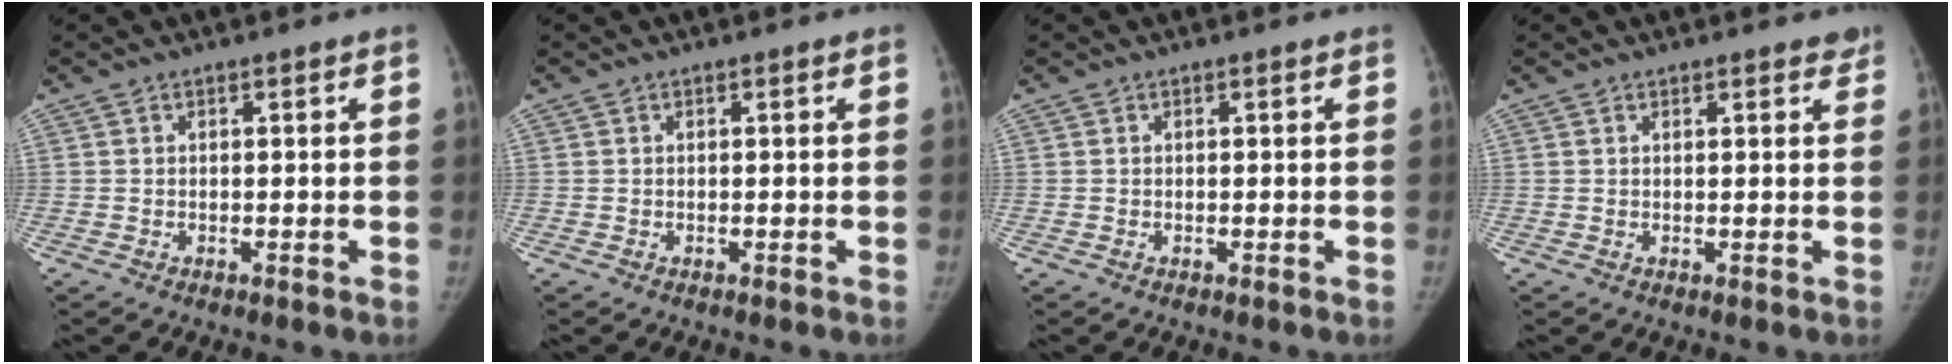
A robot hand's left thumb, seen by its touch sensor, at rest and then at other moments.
{"total": 0.0}
{"total": 0.0}
{"total": 2.1, "force": [1.8, 0.8, 0.7], "torque": [0.008, -0.004, 0.016]}